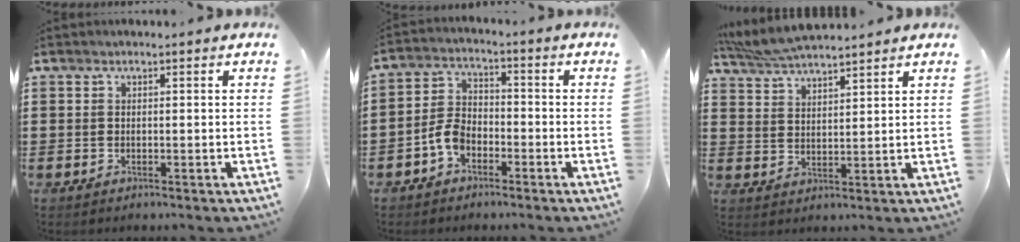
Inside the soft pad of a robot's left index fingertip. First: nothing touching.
{"total": 4.9, "force": [-2.7, 3.0, 2.9], "torque": [-0.081, 0.004, -0.059]}
{"total": 5.1, "force": [5.0, 0.3, 1.1], "torque": [-0.040, -0.017, 0.091]}